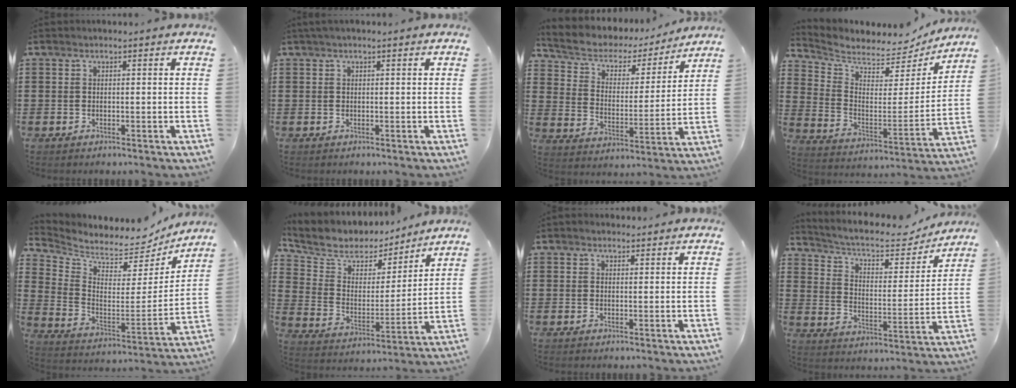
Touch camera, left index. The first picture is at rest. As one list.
[{"total": 0.6, "force": [0.2, 0.0, 0.6], "torque": [-0.010, 0.000, 0.005]}, {"total": 4.8, "force": [3.7, 2.6, 1.6], "torque": [-0.056, -0.022, 0.056]}, {"total": 5.4, "force": [5.1, 1.6, 0.6], "torque": [-0.049, -0.049, 0.085]}, {"total": 4.8, "force": [4.7, 1.1, 0.2], "torque": [-0.037, -0.055, 0.078]}, {"total": 6.8, "force": [5.7, 3.4, 1.5], "torque": [-0.073, -0.036, 0.097]}, {"total": 0.9, "force": [0.8, 0.4, 0.1], "torque": [-0.003, 0.004, 0.015]}, {"total": 6.1, "force": [5.1, 1.8, 2.8], "torque": [-0.079, -0.027, 0.082]}]